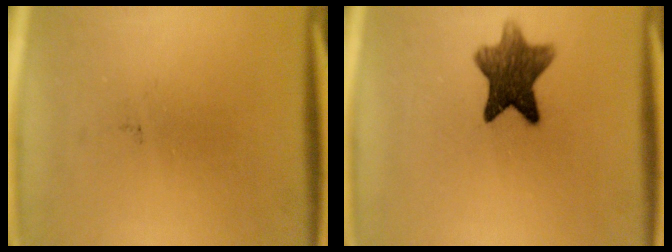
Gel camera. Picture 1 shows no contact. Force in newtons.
{"total": 8.9}